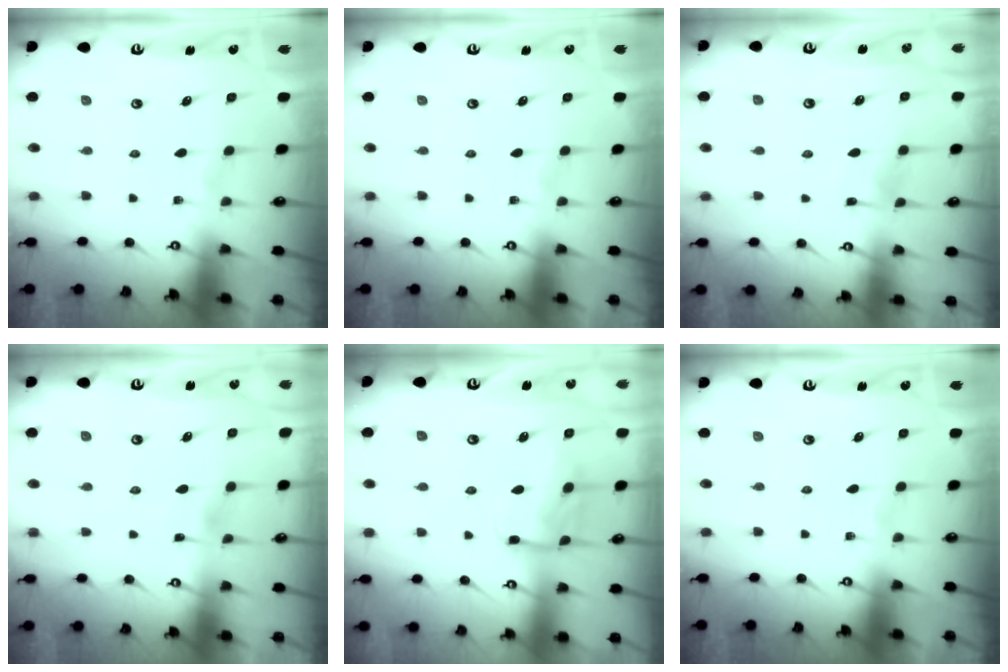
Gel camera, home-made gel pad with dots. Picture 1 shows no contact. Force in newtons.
{"total": 0.0}
{"total": 5.5, "press": 5.5, "slide": 0.6}
{"total": 2.1, "press": 2.1, "slide": 0.2}
{"total": 9.8, "press": 9.8, "slide": 1.0}
{"total": 0.0}